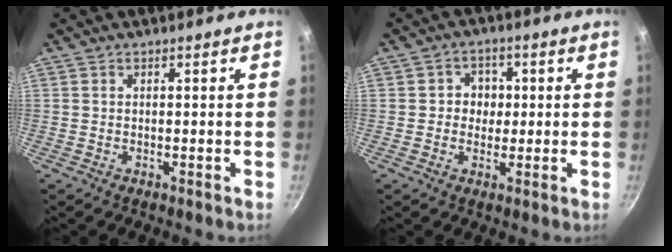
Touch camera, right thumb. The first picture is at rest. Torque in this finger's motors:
{"motor_torque": [-0.18, -0.37, -0.31, -0.08, 0.03]}